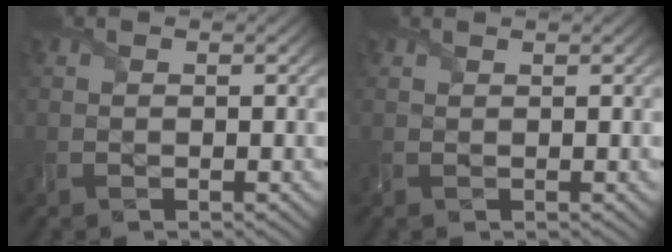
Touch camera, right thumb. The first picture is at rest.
{"total": 0.6, "force": [0.5, 0.2, 0.3], "torque": [-0.014, 0.004, 0.011]}